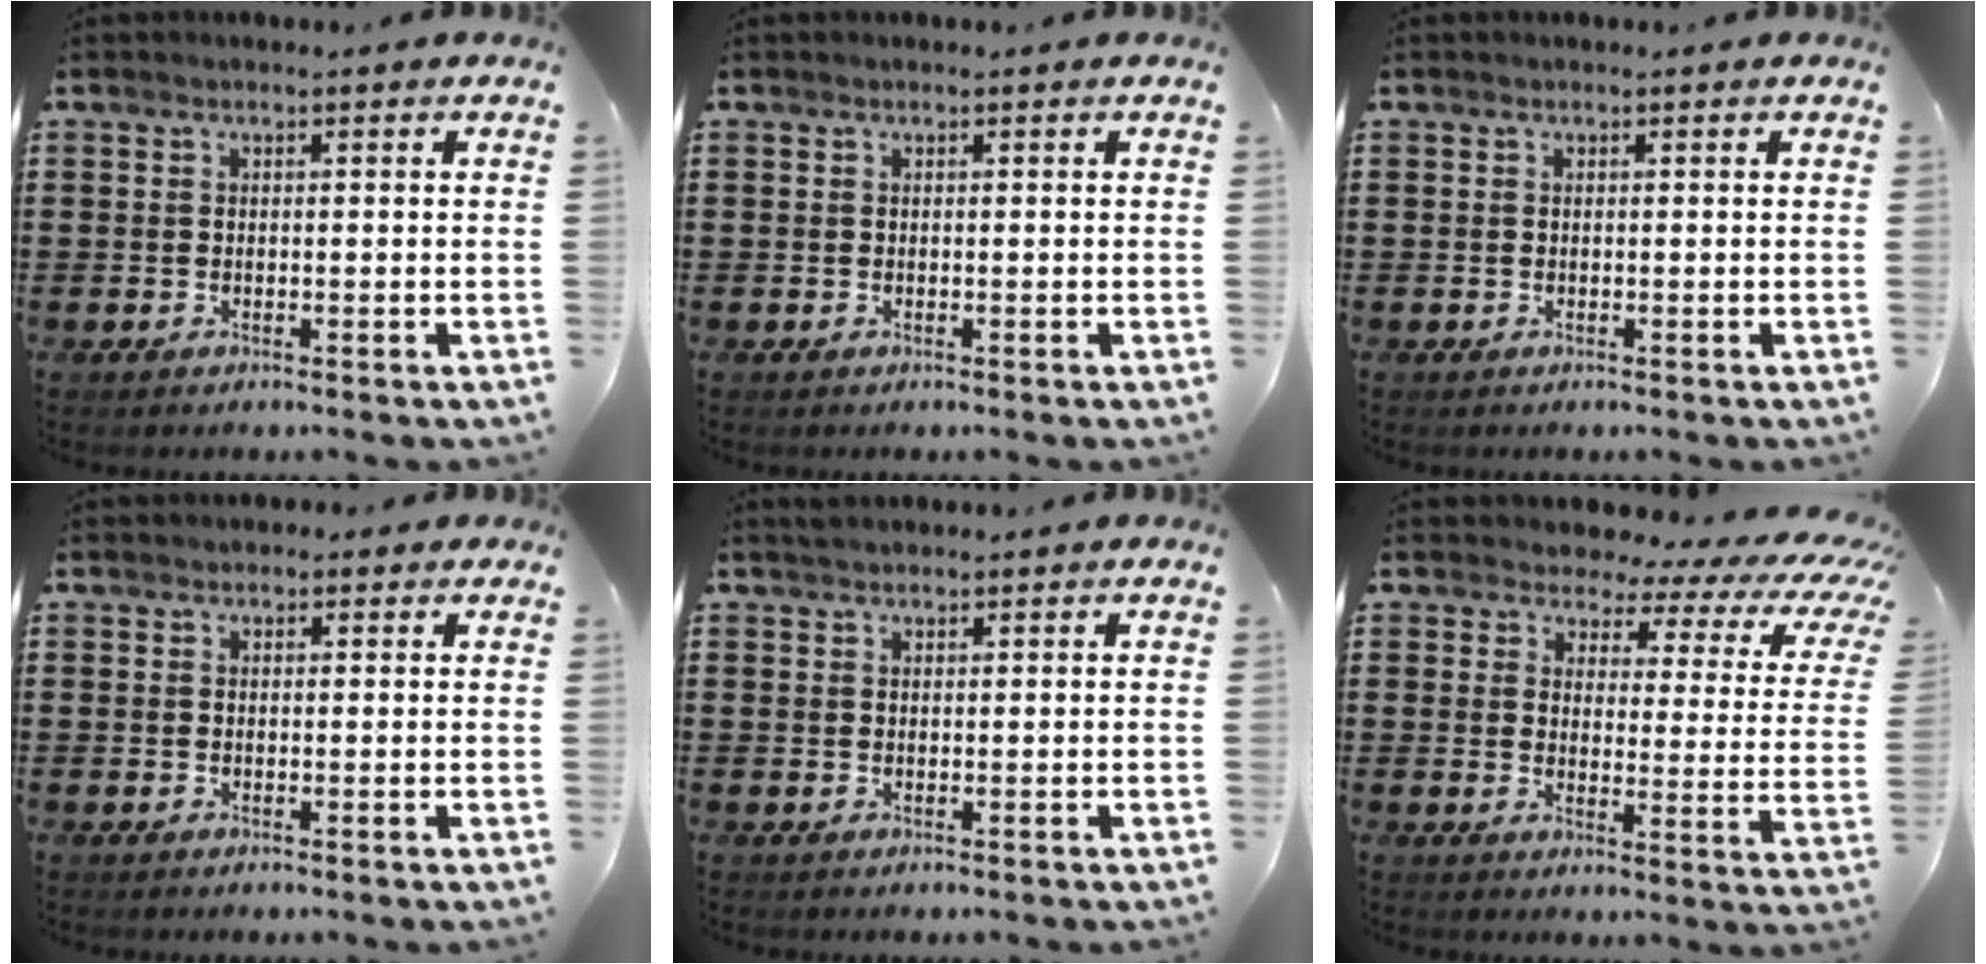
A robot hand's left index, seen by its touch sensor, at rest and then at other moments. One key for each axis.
{"total": 0.0}
{"total": 0.0}
{"total": 1.1, "fx": 0.9, "fy": 0.7, "fz": 0.2, "tx": -0.006, "ty": 0.004, "tz": 0.018}
{"total": 1.1, "fx": 1.1, "fy": 0.2, "fz": 0.2, "tx": -0.004, "ty": 0.000, "tz": 0.022}
{"total": 4.2, "fx": 3.0, "fy": 1.9, "fz": 2.2, "tx": -0.055, "ty": -0.015, "tz": 0.044}